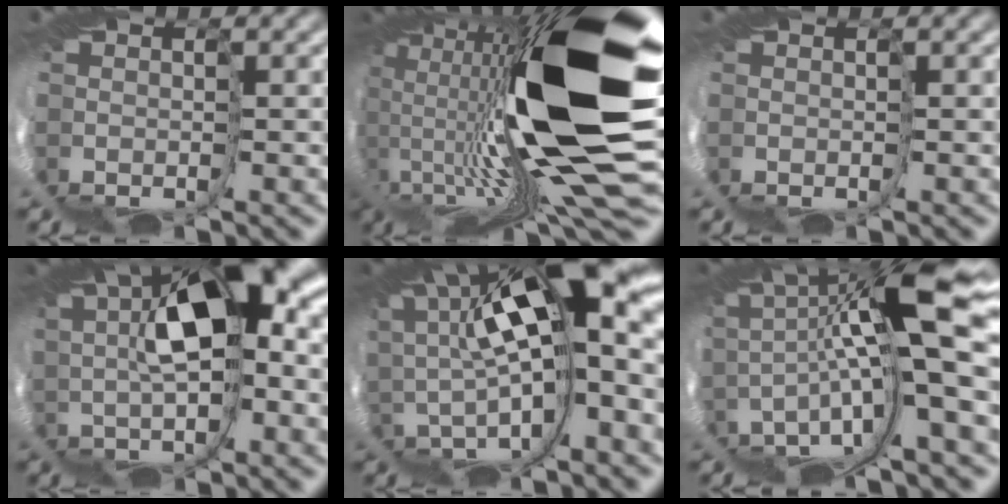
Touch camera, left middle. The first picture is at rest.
{"total": 16.4, "force": [5.8, 2.6, 15.1], "torque": [-0.287, -0.011, 0.082]}
{"total": 0.0}
{"total": 8.2, "force": [4.6, 0.2, 6.8], "torque": [-0.121, 0.025, 0.065]}
{"total": 11.4, "force": [5.4, 0.1, 10.0], "torque": [-0.176, 0.022, 0.086]}
{"total": 9.8, "force": [2.3, -1.1, 9.5], "torque": [-0.177, 0.019, 0.030]}